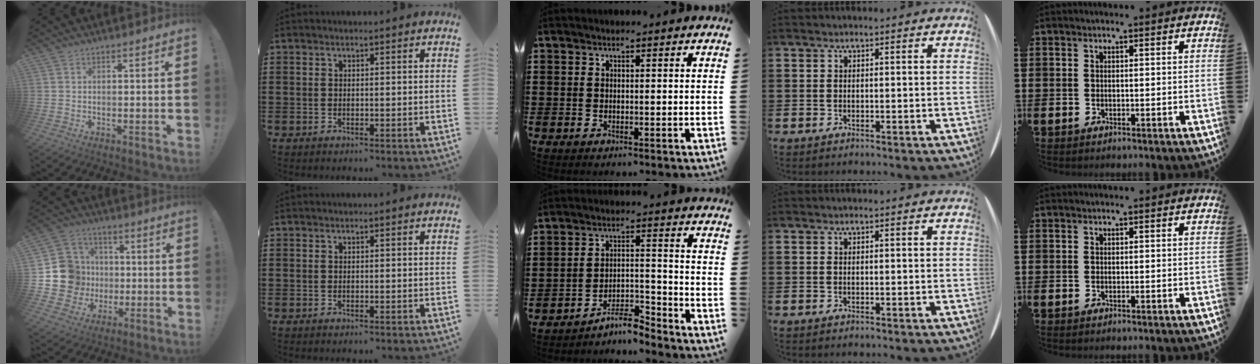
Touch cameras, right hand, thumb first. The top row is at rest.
{"thumb": {"total": 14.6, "force": [-1.2, 13.8, 4.6], "torque": [-0.052, 0.020, -0.002]}, "middle": {"total": 5.4, "force": [-5.2, 0.5, 1.3], "torque": [-0.031, 0.005, -0.107]}}